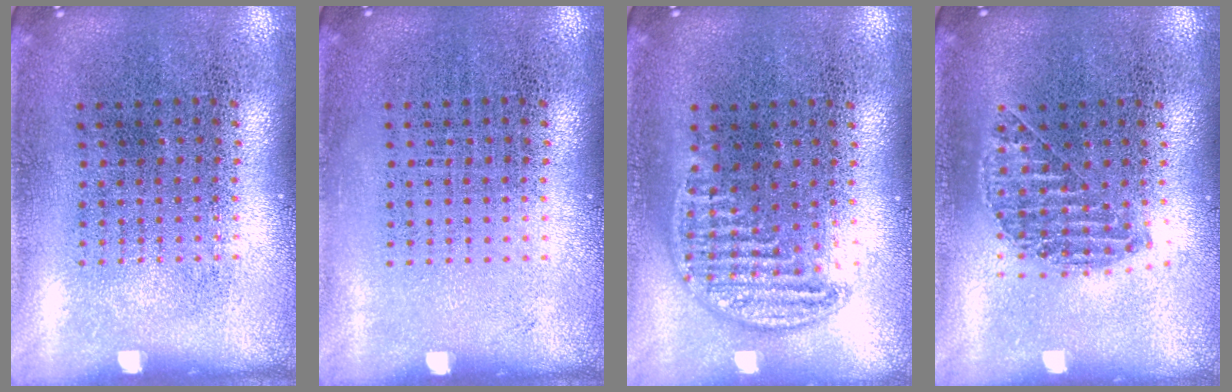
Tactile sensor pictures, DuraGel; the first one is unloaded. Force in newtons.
{"total": 0.0}
{"total": 1.0, "press": 0.9, "slide": 0.1}
{"total": 1.1, "press": 1.0, "slide": 0.3}